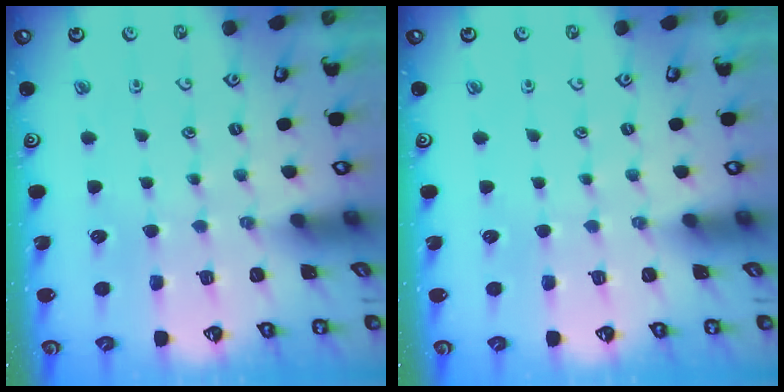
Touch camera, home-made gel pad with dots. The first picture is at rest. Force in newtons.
{"total": 0.0}